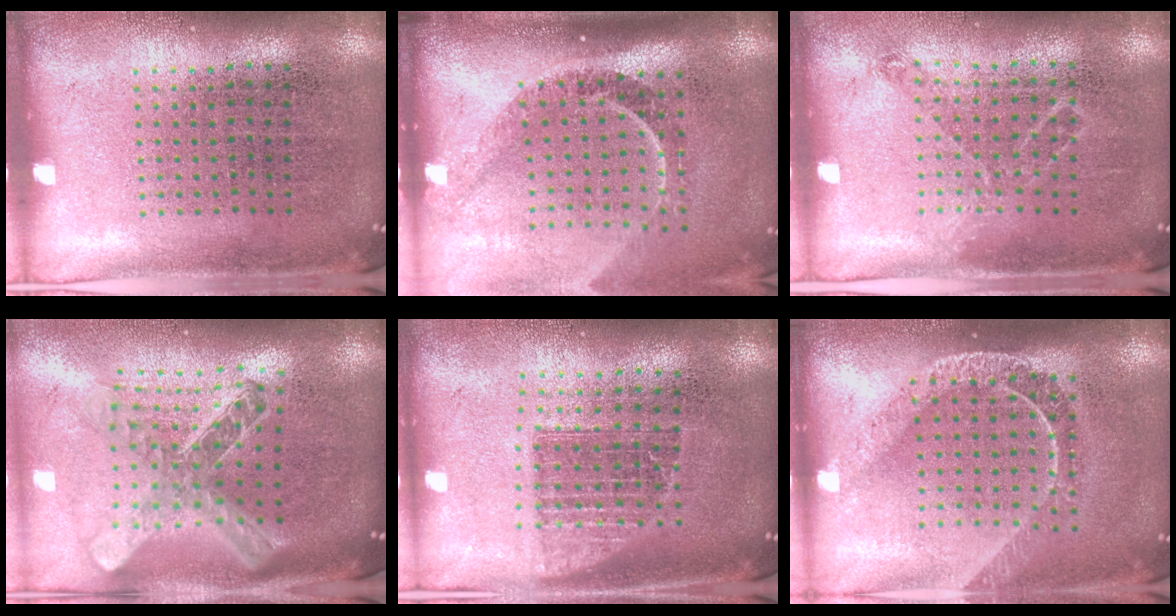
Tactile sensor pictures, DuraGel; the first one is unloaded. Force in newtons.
{"total": 2.3, "press": 1.6, "slide": 1.6}
{"total": 1.0, "press": 0.9, "slide": 0.3}
{"total": 2.6, "press": 2.0, "slide": 1.7}
{"total": 1.3, "press": 1.1, "slide": 0.7}
{"total": 1.8, "press": 1.4, "slide": 1.0}